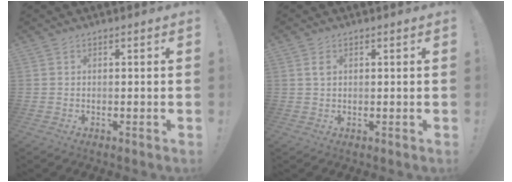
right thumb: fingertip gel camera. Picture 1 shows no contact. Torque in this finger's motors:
{"motor_torque": [0.18, -0.09, -0.13, -0.09, 0.00]}